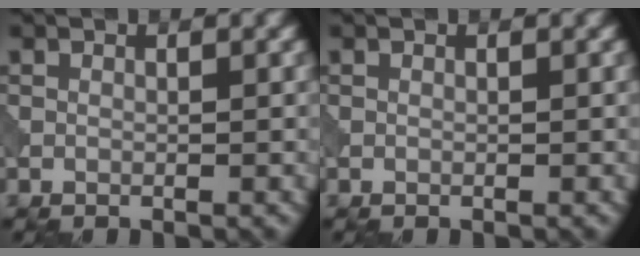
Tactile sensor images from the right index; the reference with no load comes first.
{"total": 0.0}